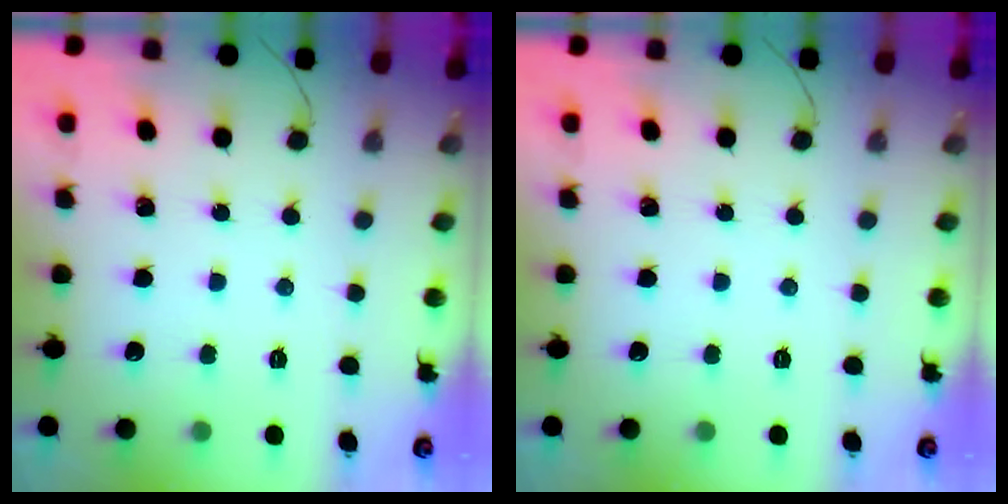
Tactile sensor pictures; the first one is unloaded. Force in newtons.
{"total": 0.0}